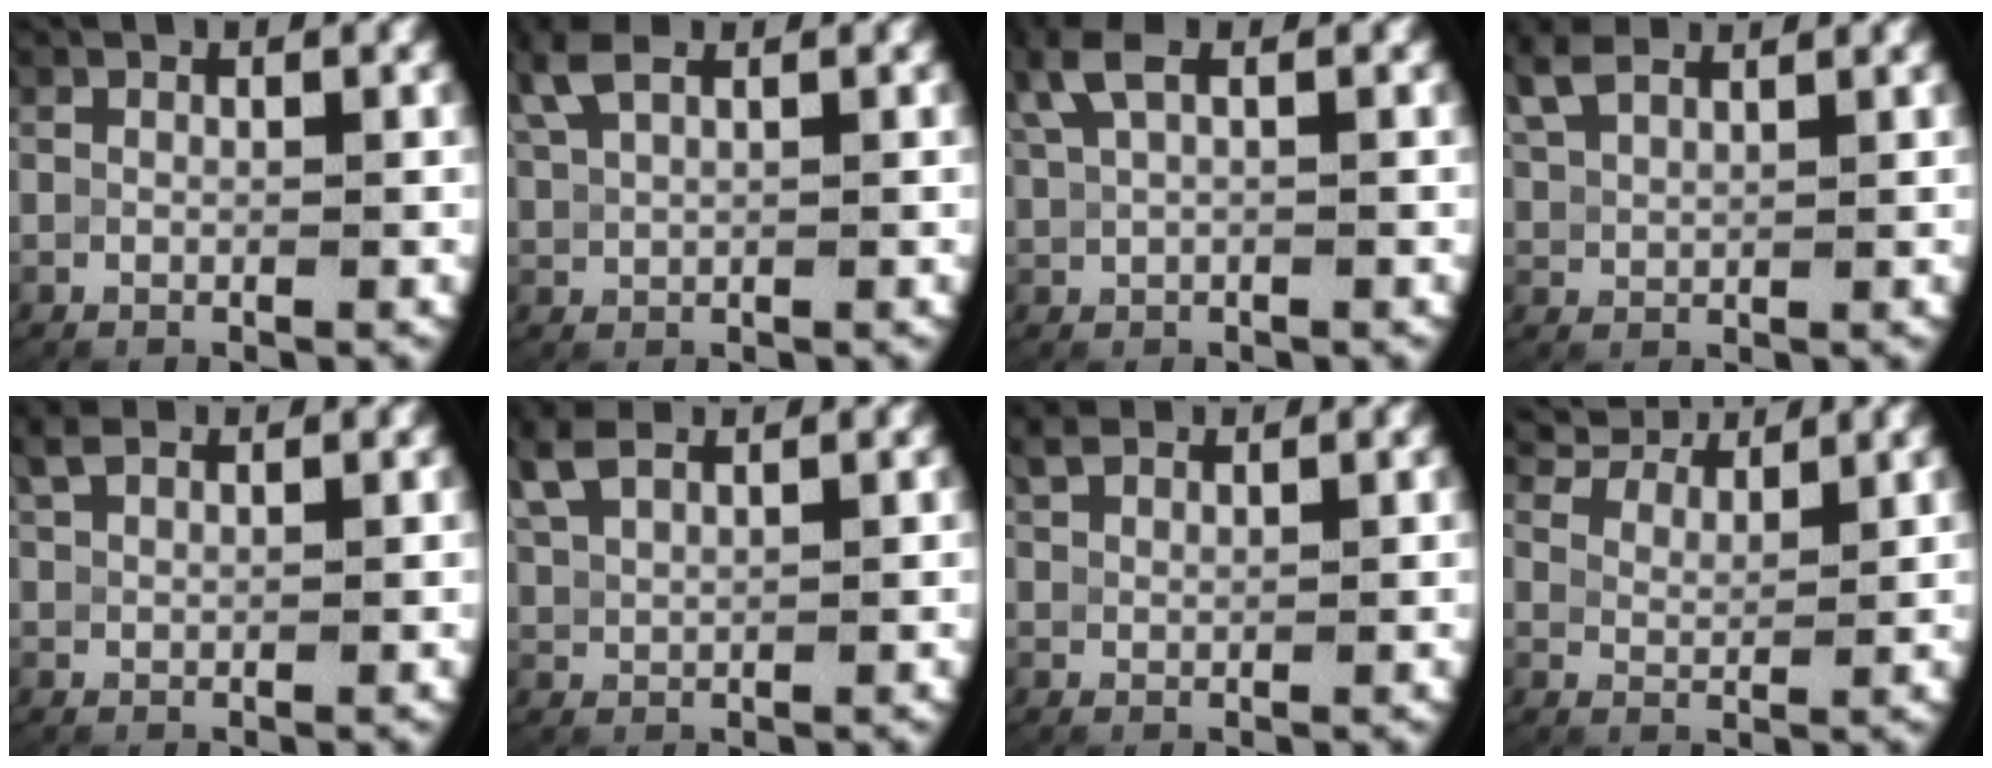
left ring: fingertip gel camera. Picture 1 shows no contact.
{"total": 2.6, "force": [1.9, 0.9, 1.7], "torque": [-0.051, 0.006, 0.040]}
{"total": 3.1, "force": [1.8, 1.1, 2.3], "torque": [-0.061, 0.010, 0.036]}
{"total": 3.0, "force": [2.6, 0.8, 1.2], "torque": [-0.046, 0.002, 0.055]}
{"total": 2.0, "force": [1.9, 0.1, 0.5], "torque": [-0.017, 0.002, 0.039]}
{"total": 3.3, "force": [2.7, 1.1, 1.4], "torque": [-0.053, 0.002, 0.057]}
{"total": 2.0, "force": [2.0, 0.1, 0.4], "torque": [-0.012, 0.000, 0.041]}
{"total": 6.0, "force": [5.4, 1.6, 2.0], "torque": [-0.036, 0.014, 0.088]}